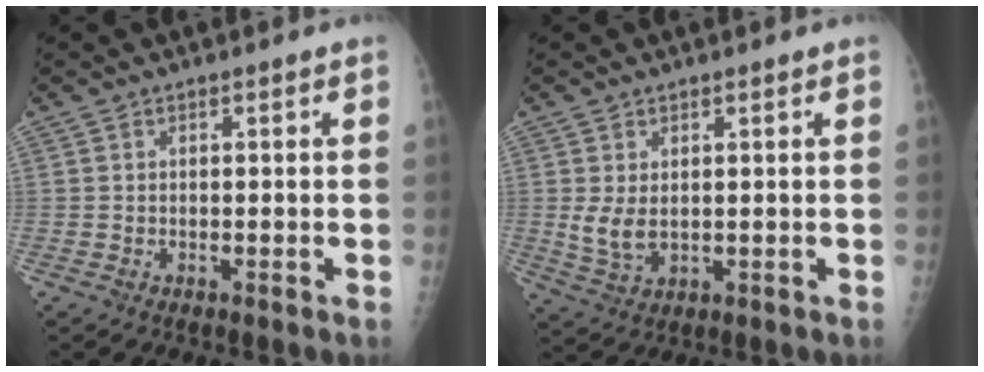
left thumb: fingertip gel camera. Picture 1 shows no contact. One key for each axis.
{"total": 4.5, "fx": 0.7, "fy": 2.7, "fz": 3.5, "tx": -0.066, "ty": -0.013, "tz": 0.022}